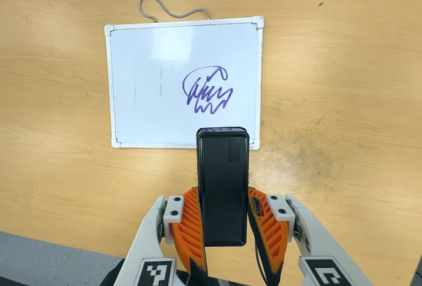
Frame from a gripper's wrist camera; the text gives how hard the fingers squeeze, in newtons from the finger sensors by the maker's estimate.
{"total": 4.4, "left": 2.9, "right": 5.9}